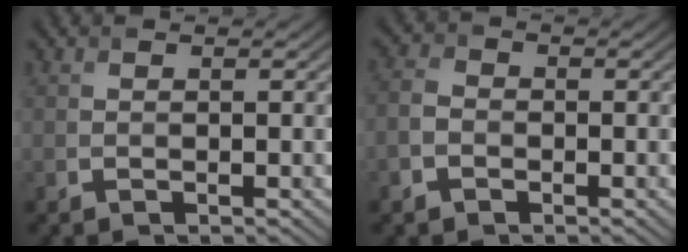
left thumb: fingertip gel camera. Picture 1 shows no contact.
{"total": 3.0, "force": [-1.4, 2.3, 1.2], "torque": [-0.035, -0.001, -0.035]}